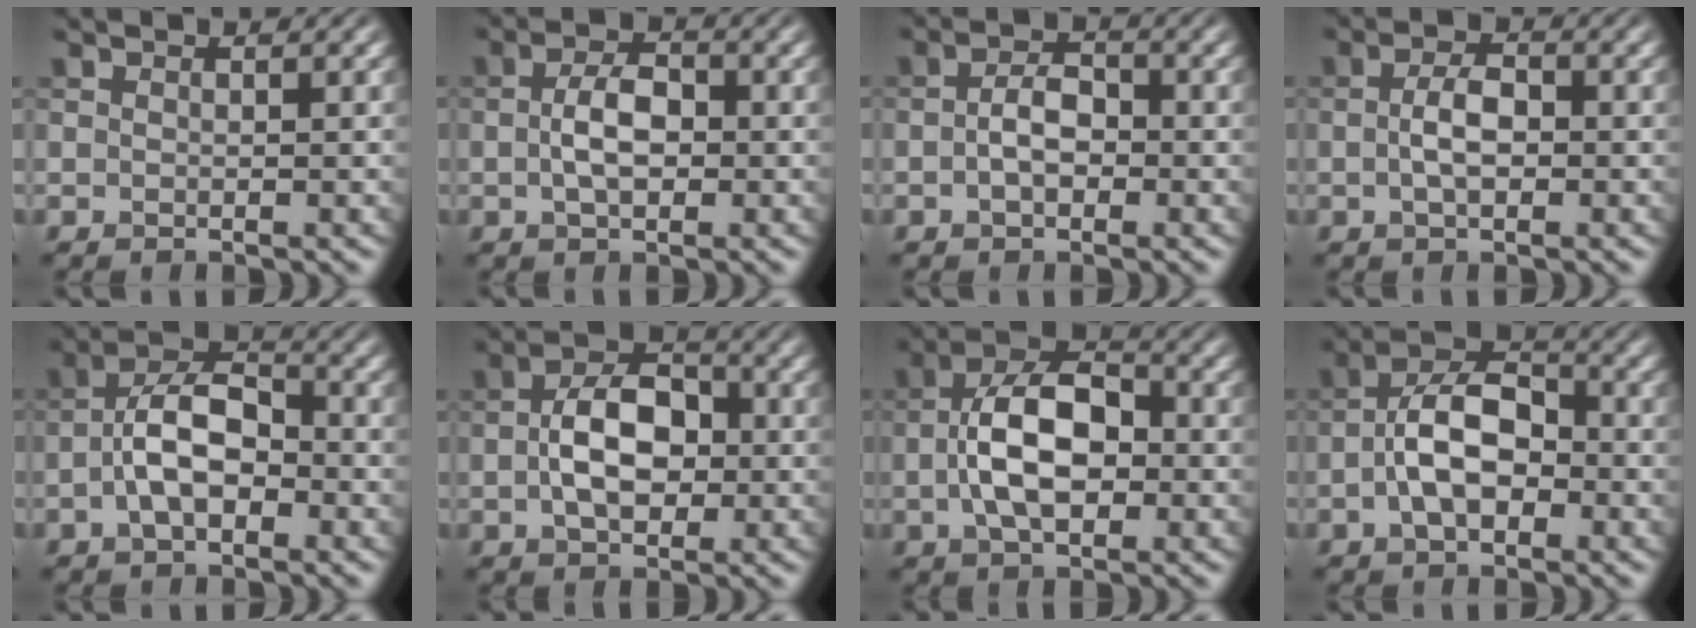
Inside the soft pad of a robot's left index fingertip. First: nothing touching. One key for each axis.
{"total": 3.5, "fx": -0.3, "fy": 1.9, "fz": 2.9, "tx": -0.059, "ty": 0.003, "tz": -0.008}
{"total": 2.9, "fx": -0.6, "fy": 1.7, "fz": 2.2, "tx": -0.044, "ty": 0.003, "tz": -0.015}
{"total": 2.9, "fx": -0.2, "fy": 1.5, "fz": 2.5, "tx": -0.050, "ty": 0.002, "tz": -0.008}
{"total": 5.4, "fx": -1.7, "fy": 2.7, "fz": 4.4, "tx": -0.076, "ty": 0.016, "tz": -0.038}
{"total": 5.8, "fx": -0.4, "fy": 3.6, "fz": 4.6, "tx": -0.077, "ty": 0.006, "tz": -0.012}
{"total": 7.3, "fx": -0.9, "fy": 4.0, "fz": 6.0, "tx": -0.110, "ty": 0.013, "tz": -0.025}
{"total": 5.8, "fx": -1.5, "fy": 3.1, "fz": 4.7, "tx": -0.079, "ty": 0.015, "tz": -0.036}